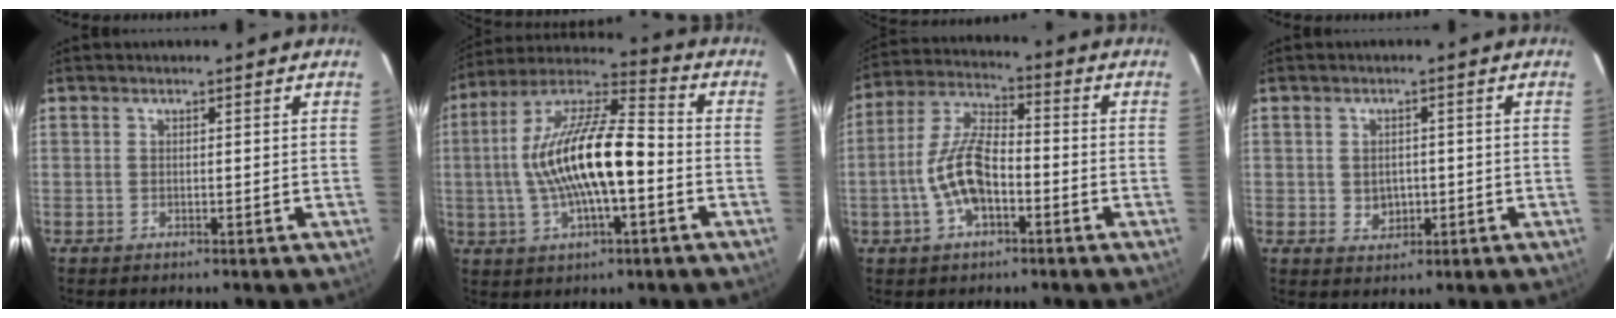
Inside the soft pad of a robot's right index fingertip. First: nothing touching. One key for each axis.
{"total": 17.6, "fx": -2.2, "fy": 5.3, "fz": 16.6, "tx": -0.314, "ty": 0.012, "tz": -0.044}
{"total": 10.9, "fx": -3.4, "fy": 4.8, "fz": 9.2, "tx": -0.195, "ty": 0.010, "tz": -0.064}
{"total": 3.8, "fx": -0.5, "fy": 3.2, "fz": 1.9, "tx": -0.035, "ty": 0.002, "tz": 0.001}